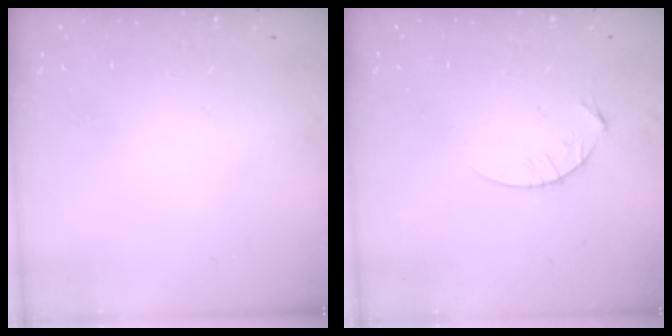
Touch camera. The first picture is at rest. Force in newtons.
{"total": 4.8, "press": 4.8, "slide": 0.6}